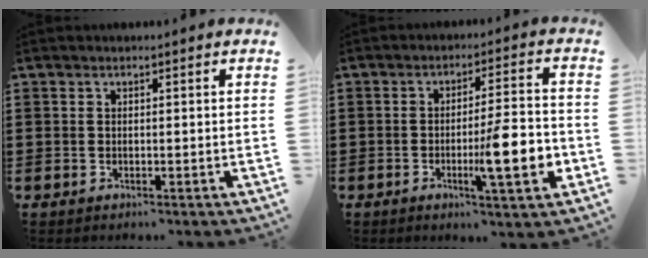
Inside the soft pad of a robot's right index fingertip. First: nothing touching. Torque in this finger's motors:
{"motor_torque": [2.14, 0.00, 0.67, 0.16]}